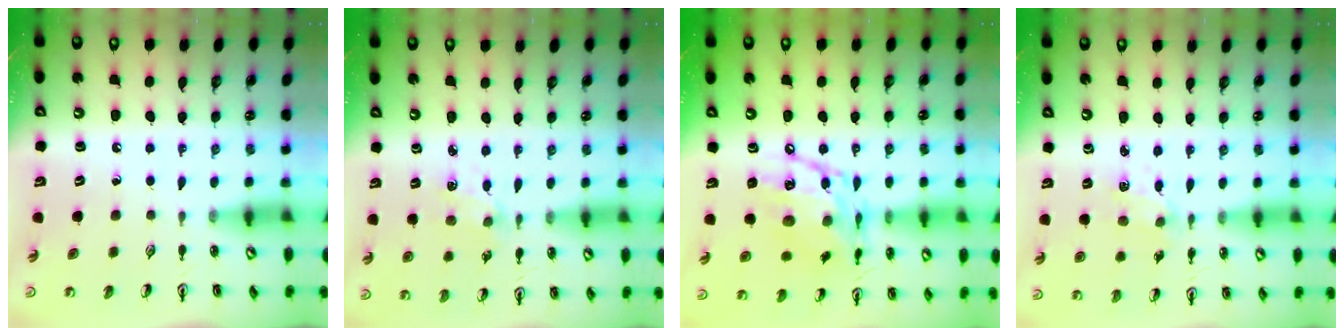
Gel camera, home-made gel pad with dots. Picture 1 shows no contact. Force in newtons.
{"total": 1.9, "press": 1.9, "slide": 0.3}
{"total": 15.1, "press": 15.1, "slide": 1.1}
{"total": 1.5, "press": 1.4, "slide": 0.5}